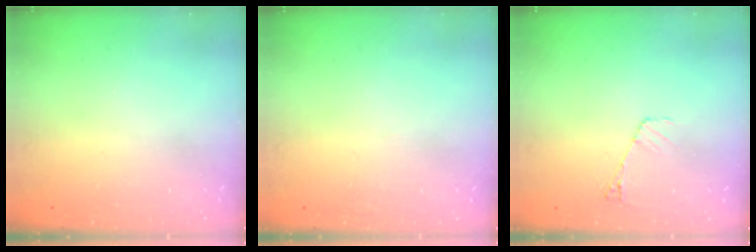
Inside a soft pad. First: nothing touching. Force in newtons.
{"total": 2.7, "press": 2.6, "slide": 0.5}
{"total": 4.5, "press": 4.5, "slide": 0.5}